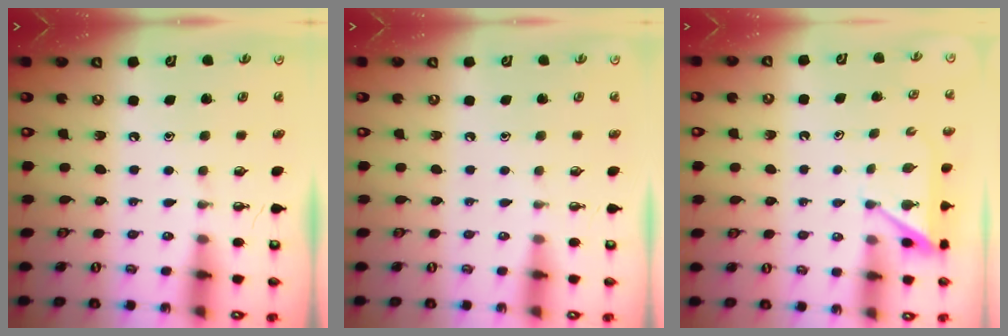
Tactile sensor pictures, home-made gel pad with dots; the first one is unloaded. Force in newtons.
{"total": 0.0}
{"total": 4.9, "press": 4.9, "slide": 0.2}